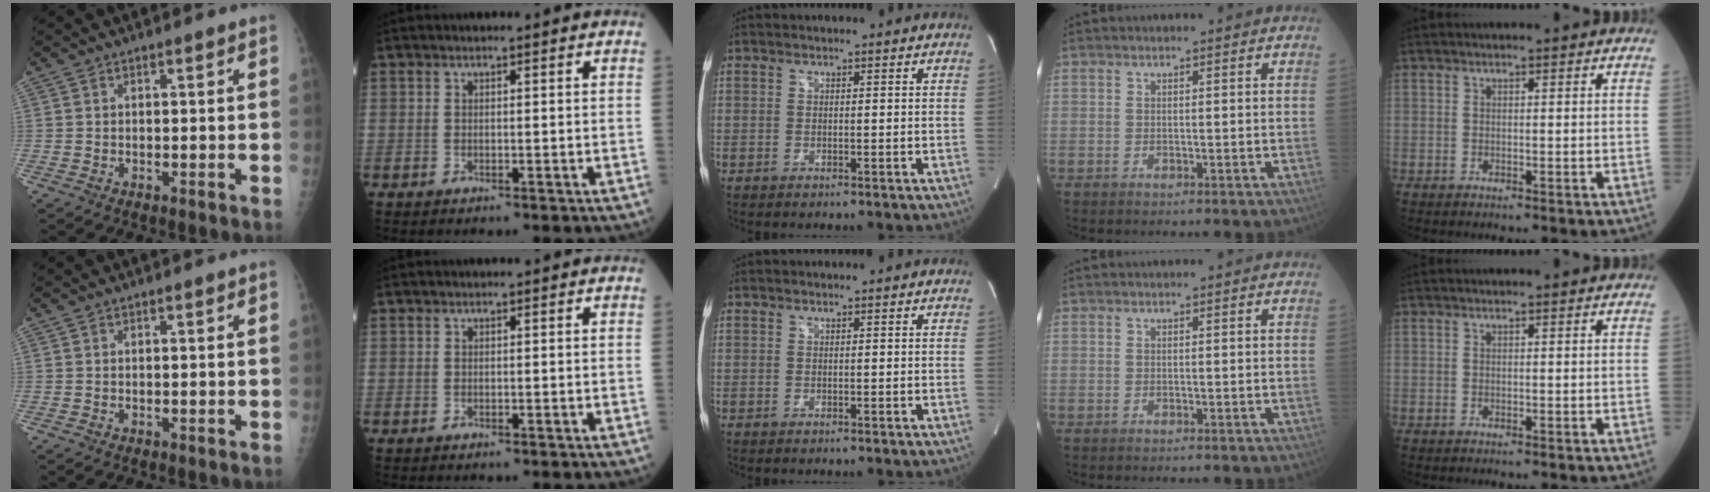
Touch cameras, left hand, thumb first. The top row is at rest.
{}